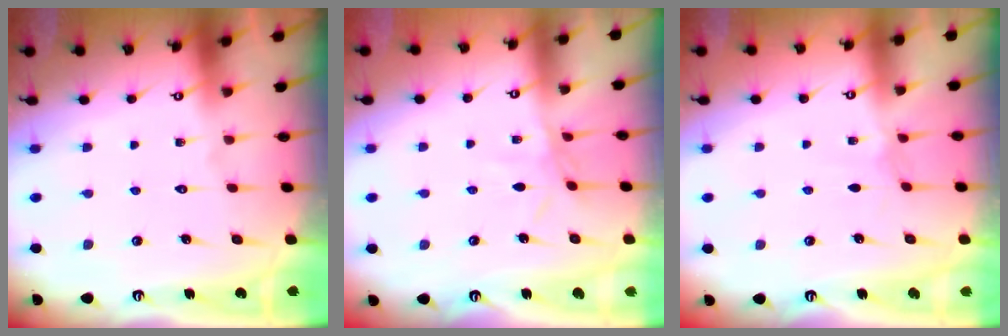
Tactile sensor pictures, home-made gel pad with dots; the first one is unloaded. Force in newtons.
{"total": 4.8, "press": 4.7, "slide": 0.6}
{"total": 0.7, "press": 0.6, "slide": 0.3}